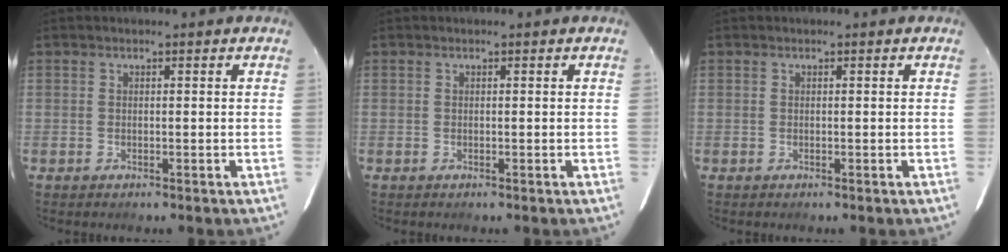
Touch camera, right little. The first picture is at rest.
{"total": 0.0}
{"total": 0.0}